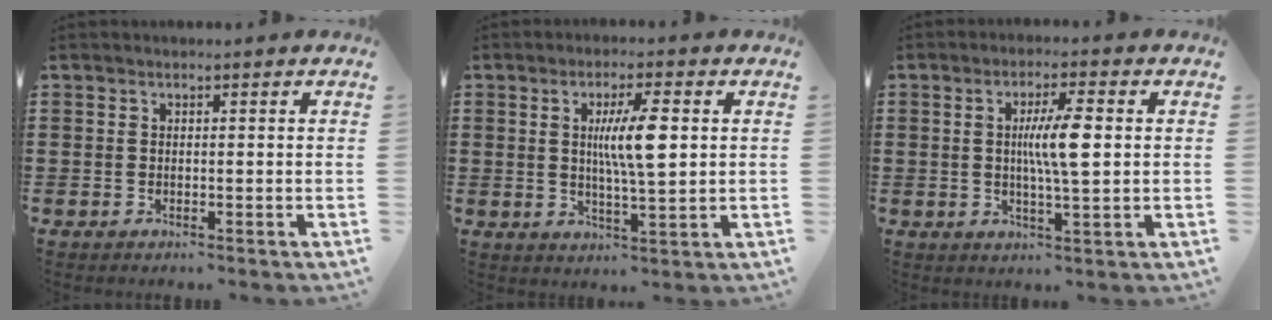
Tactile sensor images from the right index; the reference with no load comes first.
{"total": 7.6, "force": [1.4, 1.4, 7.3], "torque": [-0.141, 0.004, 0.019]}
{"total": 7.1, "force": [0.7, 1.1, 6.9], "torque": [-0.127, 0.002, 0.008]}